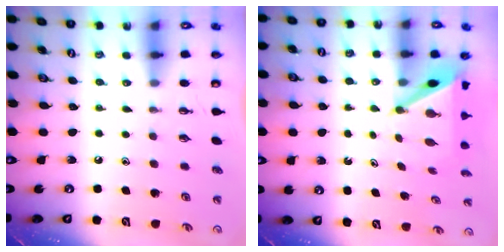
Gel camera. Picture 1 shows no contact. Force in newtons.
{"total": 5.3, "press": 5.3, "slide": 0.1}